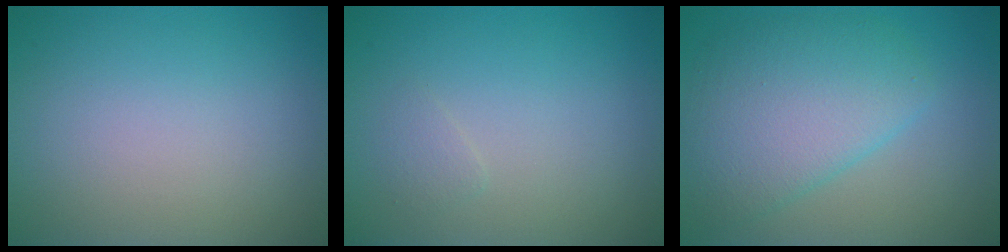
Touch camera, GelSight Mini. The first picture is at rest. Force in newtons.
{"total": 0.7, "press": 0.7, "slide": 0.1}
{"total": 6.1, "press": 6.1, "slide": 0.1}